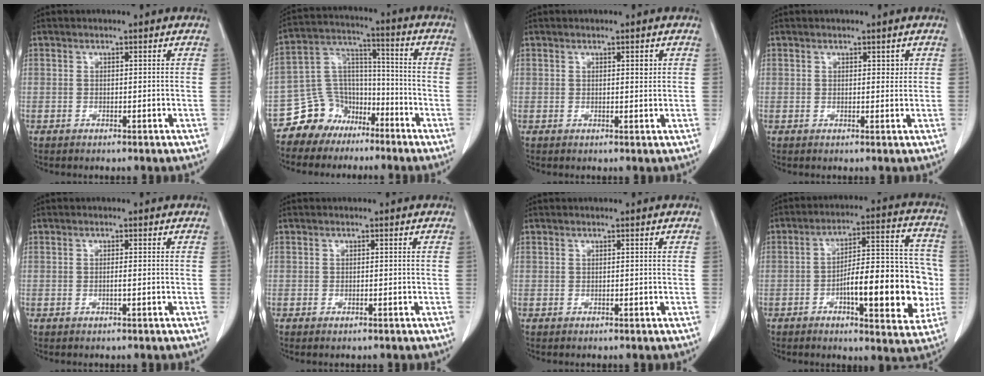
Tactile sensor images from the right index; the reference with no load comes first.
{"total": 10.0, "force": [-7.1, 7.0, 0.8], "torque": [-0.020, 0.058, -0.127]}
{"total": 1.0, "force": [0.4, 0.4, 0.9], "torque": [-0.012, 0.000, 0.006]}
{"total": 1.0, "force": [0.5, 0.6, 0.6], "torque": [-0.004, -0.001, 0.006]}
{"total": 0.8, "force": [-0.2, 0.0, 0.8], "torque": [-0.016, 0.000, -0.003]}
{"total": 0.8, "force": [-0.5, 0.2, 0.5], "torque": [-0.013, -0.001, -0.005]}
{"total": 0.0}
{"total": 17.3, "force": [-3.7, 4.9, 16.2], "torque": [-0.228, 0.025, -0.051]}